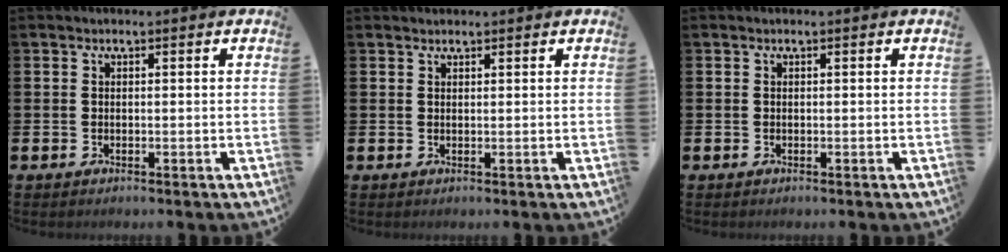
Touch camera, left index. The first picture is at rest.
{"total": 0.9, "force": [0.9, 0.3, 0.0], "torque": [0.008, -0.001, 0.014]}
{"total": 0.0}